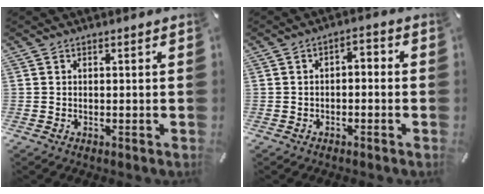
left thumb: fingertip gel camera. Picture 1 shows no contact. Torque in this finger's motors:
{"motor_torque": [0.98, 1.00, 0.09, -0.06, 0.16]}